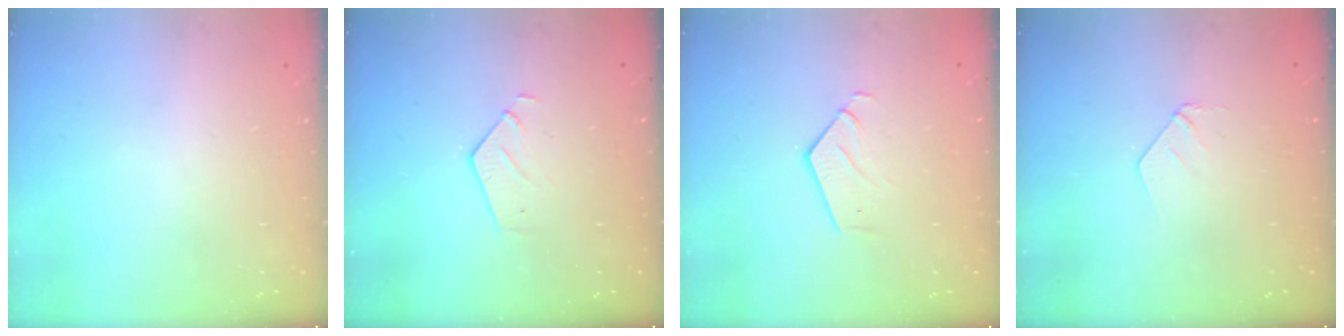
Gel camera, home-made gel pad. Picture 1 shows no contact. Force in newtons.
{"total": 3.6, "press": 3.6, "slide": 0.3}
{"total": 2.9, "press": 2.9, "slide": 0.2}
{"total": 3.8, "press": 3.8, "slide": 0.3}